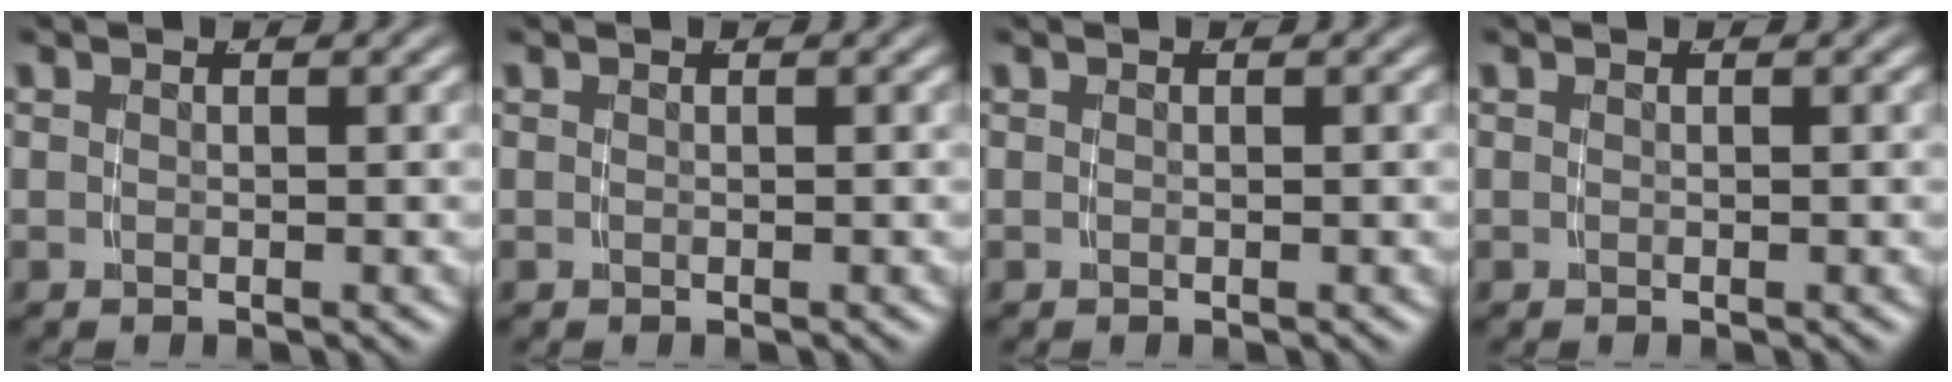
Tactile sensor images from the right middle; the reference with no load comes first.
{"total": 0.0}
{"total": 0.0}
{"total": 0.0}